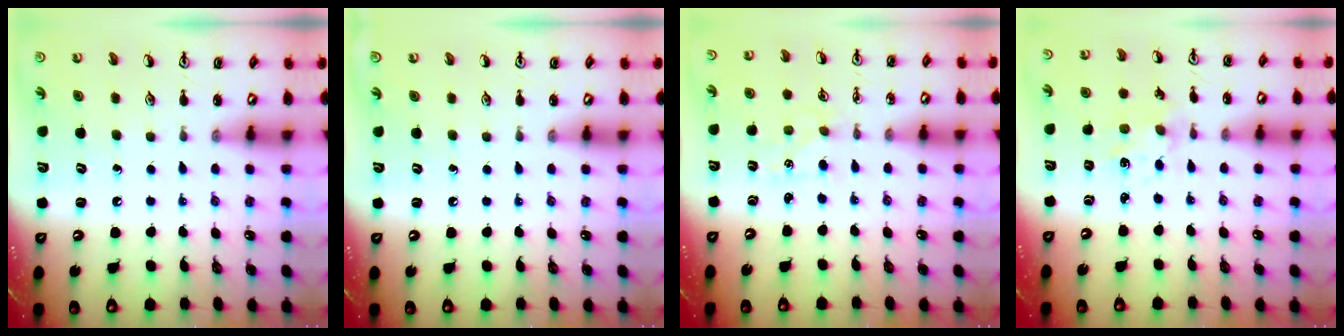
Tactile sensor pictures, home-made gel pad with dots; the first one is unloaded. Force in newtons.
{"total": 0.0}
{"total": 2.3, "press": 2.3, "slide": 0.3}
{"total": 1.5, "press": 1.5, "slide": 0.3}